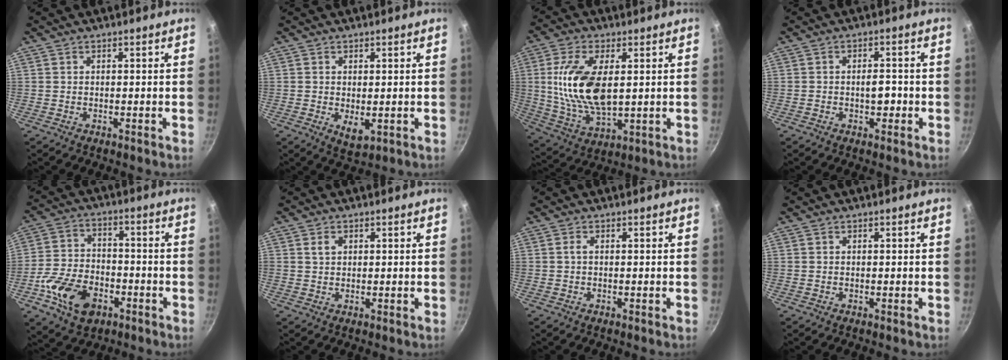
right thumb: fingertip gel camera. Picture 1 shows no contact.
{"total": 3.6, "force": [-0.2, 2.0, 3.0], "torque": [-0.048, -0.013, 0.001]}
{"total": 15.6, "force": [2.2, 7.8, 13.4], "torque": [-0.255, -0.011, 0.049]}
{"total": 3.2, "force": [-0.7, 1.9, 2.5], "torque": [-0.019, 0.011, -0.012]}
{"total": 13.6, "force": [-5.7, 9.0, 8.5], "torque": [-0.140, 0.030, -0.102]}
{"total": 2.1, "force": [0.8, 1.5, 1.2], "torque": [-0.017, 0.001, 0.016]}
{"total": 0.9, "force": [0.0, 0.3, 0.9], "torque": [-0.023, 0.002, -0.001]}
{"total": 0.0}